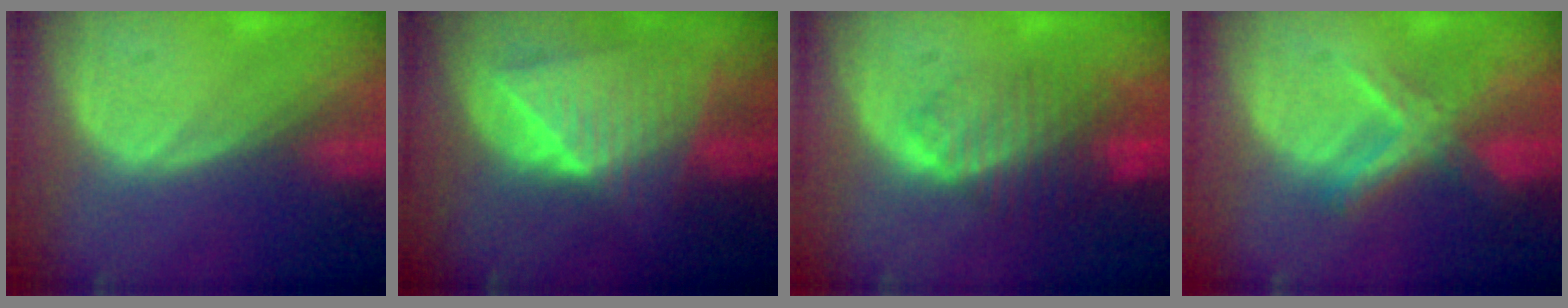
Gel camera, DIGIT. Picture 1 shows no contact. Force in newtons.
{"total": 9.0, "press": 8.0, "slide": 4.1}
{"total": 8.4, "press": 7.1, "slide": 4.4}
{"total": 7.1, "press": 6.0, "slide": 3.8}